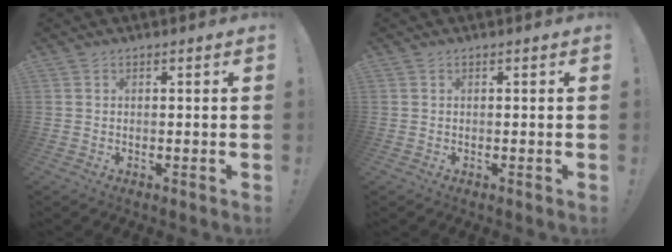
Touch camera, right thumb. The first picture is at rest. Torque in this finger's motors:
{"motor_torque": [0.00, 0.00, 0.00, 0.00, 0.00]}